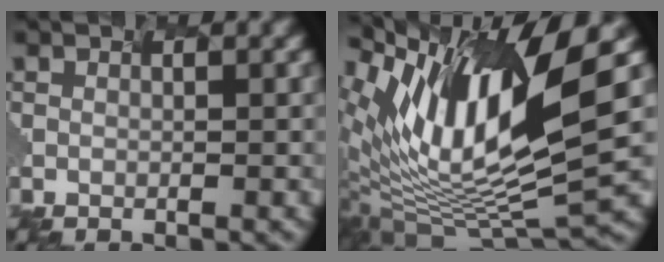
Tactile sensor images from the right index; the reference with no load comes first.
{"total": 12.3, "force": [4.6, 2.8, 11.0], "torque": [-0.210, 0.003, 0.095]}